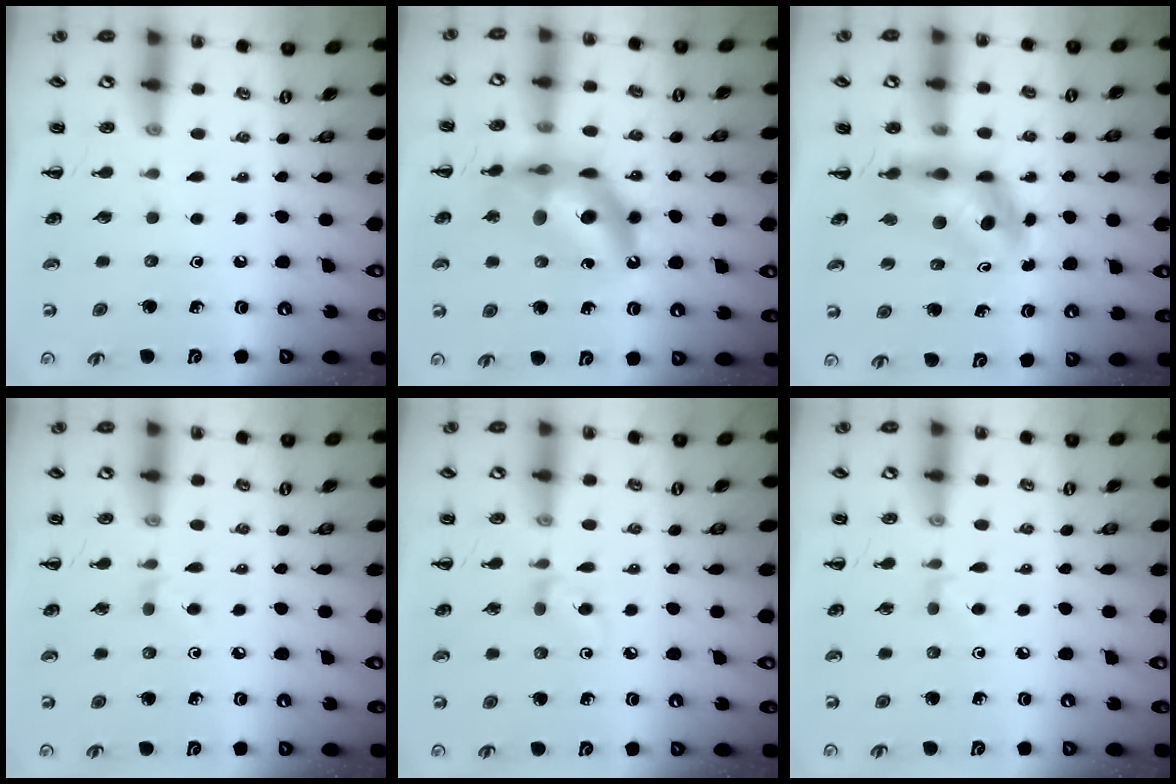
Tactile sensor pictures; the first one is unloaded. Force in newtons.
{"total": 14.5, "press": 14.0, "slide": 4.1}
{"total": 5.0, "press": 4.9, "slide": 0.9}
{"total": 4.5, "press": 4.3, "slide": 1.6}
{"total": 5.9, "press": 5.5, "slide": 2.1}
{"total": 2.8, "press": 2.6, "slide": 1.1}